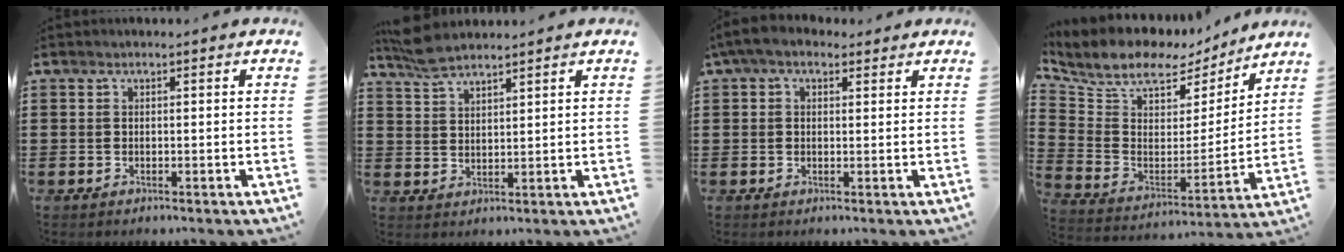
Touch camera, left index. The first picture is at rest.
{"total": 4.8, "force": [4.2, 1.0, 2.1], "torque": [-0.052, -0.004, 0.079]}
{"total": 3.7, "force": [2.3, 1.9, 2.3], "torque": [-0.052, 0.005, 0.041]}
{"total": 8.7, "force": [6.8, 4.3, 3.2], "torque": [-0.087, -0.046, 0.117]}